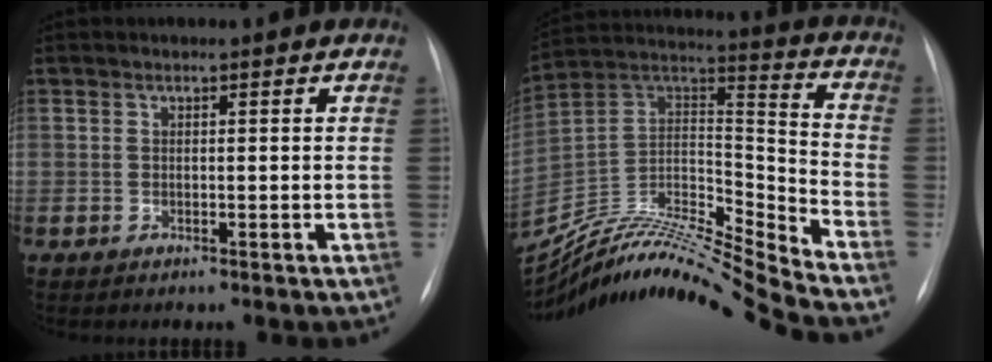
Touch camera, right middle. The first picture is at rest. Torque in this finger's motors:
{"motor_torque": [0.00, -2.03, -0.21, 0.01]}